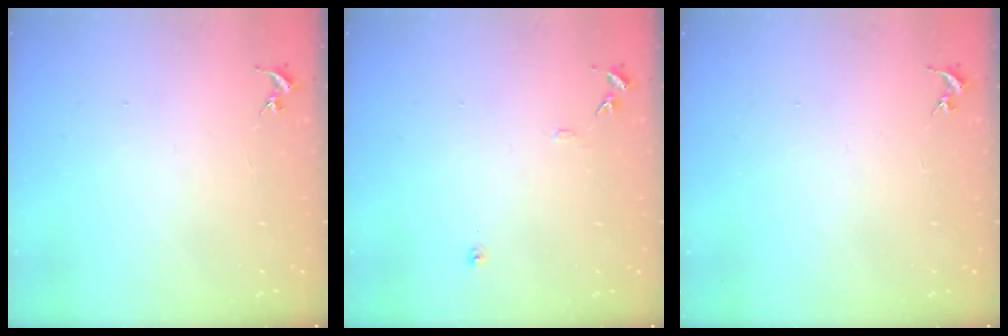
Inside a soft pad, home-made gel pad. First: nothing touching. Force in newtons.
{"total": 8.1, "press": 8.0, "slide": 0.8}
{"total": 0.0}